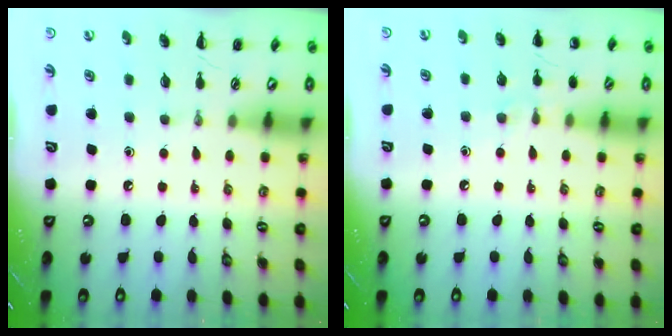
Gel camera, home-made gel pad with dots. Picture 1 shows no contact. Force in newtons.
{"total": 5.9, "press": 5.6, "slide": 1.8}